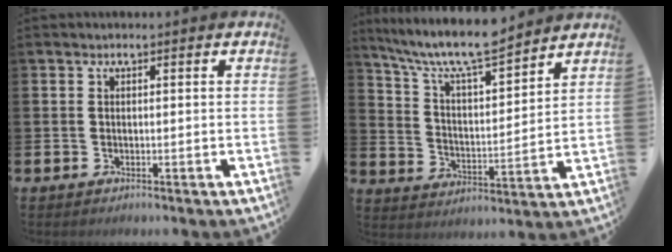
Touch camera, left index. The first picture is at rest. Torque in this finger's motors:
{"motor_torque": [1.07, -1.07, 0.93, 0.21]}